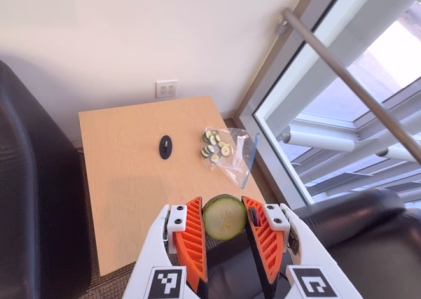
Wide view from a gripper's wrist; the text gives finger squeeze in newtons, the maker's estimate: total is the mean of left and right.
{"total": 9.6, "left": 9.5, "right": 9.7}